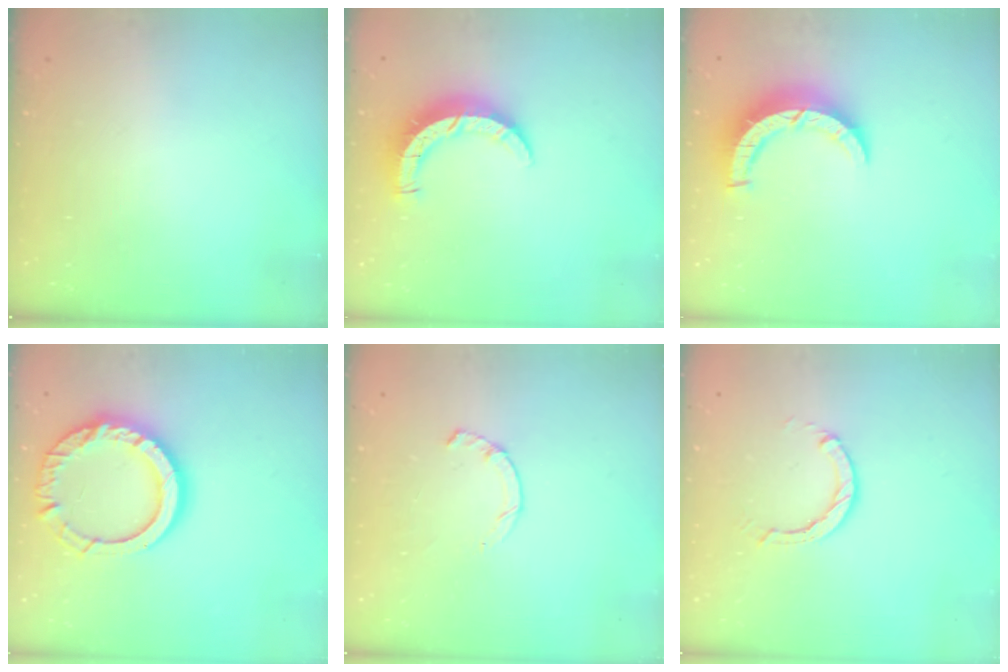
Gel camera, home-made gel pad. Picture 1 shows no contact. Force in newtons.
{"total": 7.8, "press": 7.8, "slide": 0.6}
{"total": 8.3, "press": 8.3, "slide": 0.6}
{"total": 16.7, "press": 16.7, "slide": 1.4}
{"total": 1.9, "press": 1.9, "slide": 0.3}
{"total": 2.9, "press": 2.9, "slide": 0.4}